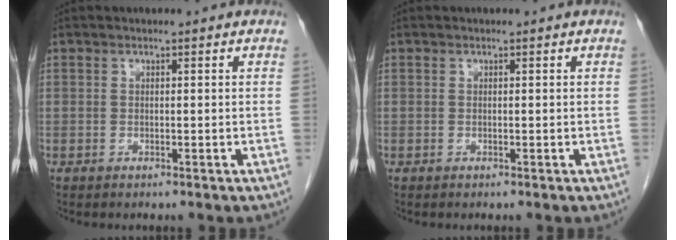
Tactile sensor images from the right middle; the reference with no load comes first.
{"total": 0.0}